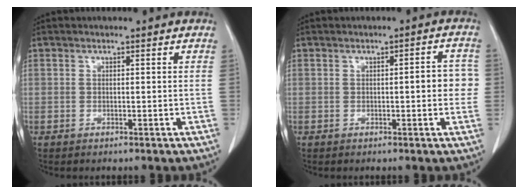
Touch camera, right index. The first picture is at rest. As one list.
[{"total": 3.9, "force": [-0.2, 1.1, 3.8], "torque": [-0.042, 0.009, -0.006]}]